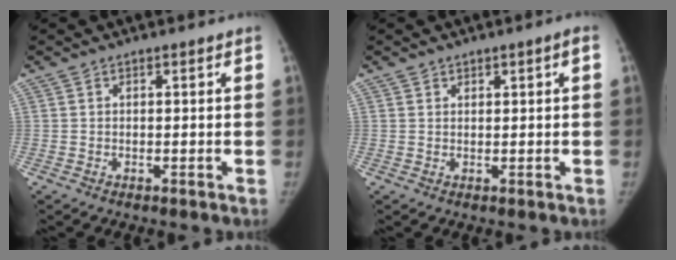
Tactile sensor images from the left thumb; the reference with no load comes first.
{"total": 1.4, "force": [0.6, 0.8, 1.0], "torque": [-0.006, 0.000, 0.007]}